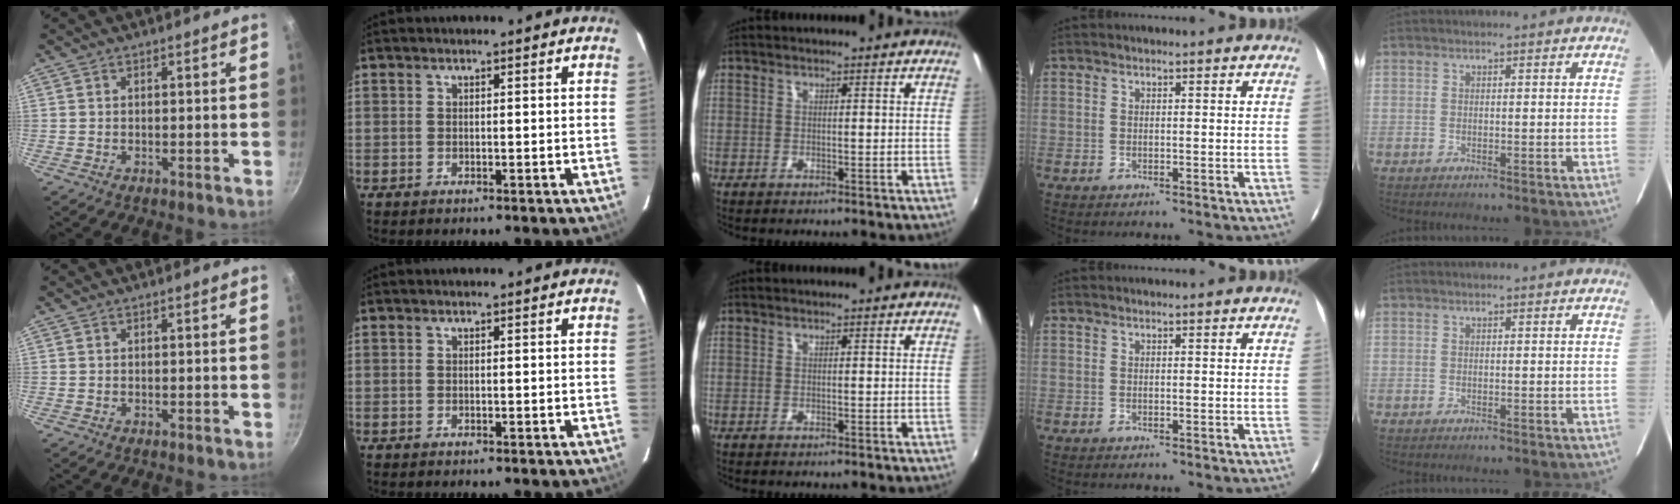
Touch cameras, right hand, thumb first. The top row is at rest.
{}